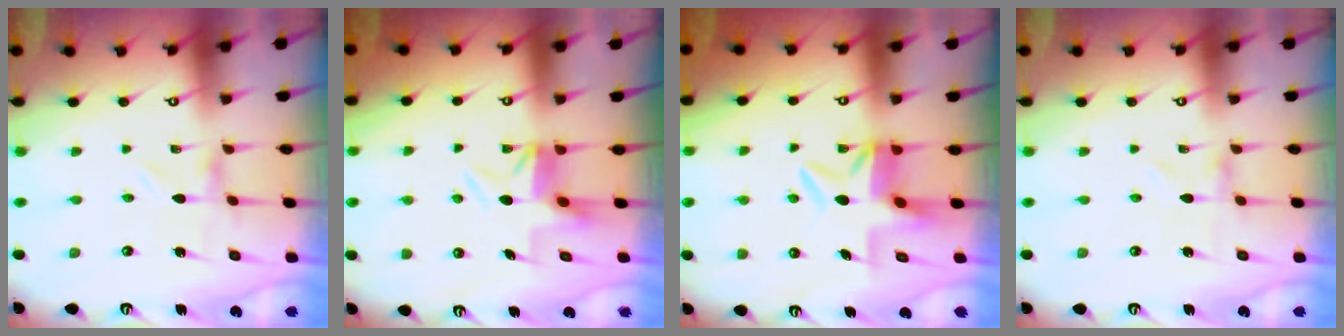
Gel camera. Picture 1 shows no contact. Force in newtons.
{"total": 5.3, "press": 5.2, "slide": 0.5}
{"total": 6.2, "press": 5.8, "slide": 2.2}
{"total": 0.8, "press": 0.8, "slide": 0.1}